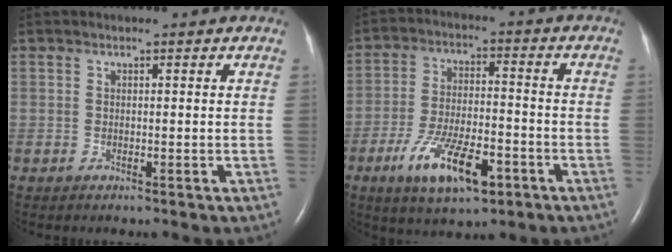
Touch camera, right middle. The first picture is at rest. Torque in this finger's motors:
{"motor_torque": [1.18, -0.96, 0.58, 0.20]}